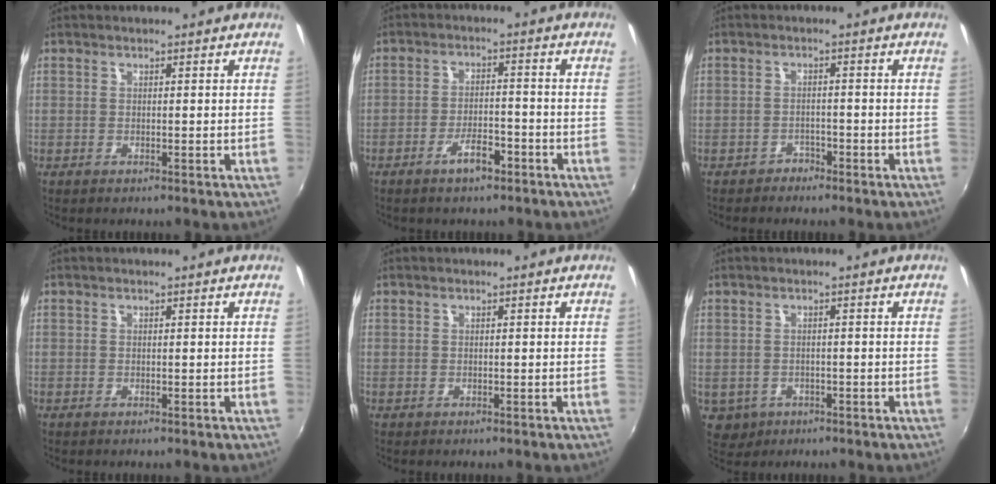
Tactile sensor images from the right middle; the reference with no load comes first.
{"total": 4.9, "force": [-3.4, 1.9, 3.0], "torque": [-0.061, 0.003, -0.051]}
{"total": 2.2, "force": [-1.9, 1.1, 0.0], "torque": [-0.003, 0.001, -0.033]}
{"total": 0.0}
{"total": 0.0}
{"total": 4.3, "force": [-1.3, 3.8, 1.5], "torque": [-0.038, -0.004, -0.010]}